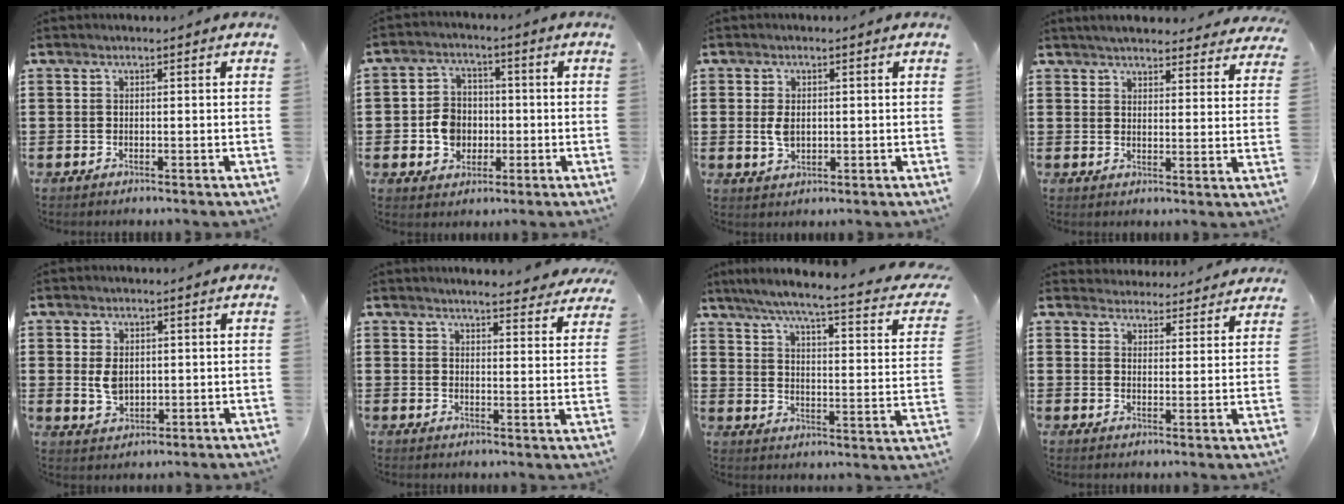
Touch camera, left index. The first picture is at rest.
{"total": 5.9, "force": [-0.8, 5.0, 2.9], "torque": [-0.065, 0.007, -0.018]}
{"total": 3.1, "force": [0.3, 1.8, 2.5], "torque": [-0.067, -0.002, 0.000]}
{"total": 4.3, "force": [4.2, 0.2, 0.9], "torque": [-0.032, -0.016, 0.075]}
{"total": 3.7, "force": [0.4, 2.4, 2.8], "torque": [-0.065, 0.003, 0.006]}
{"total": 4.1, "force": [4.0, -0.5, 0.9], "torque": [-0.024, -0.022, 0.070]}
{"total": 6.0, "force": [4.4, -0.6, 4.1], "torque": [-0.097, -0.040, 0.067]}
{"total": 3.9, "force": [3.9, 0.5, -0.1], "torque": [-0.013, -0.019, 0.071]}